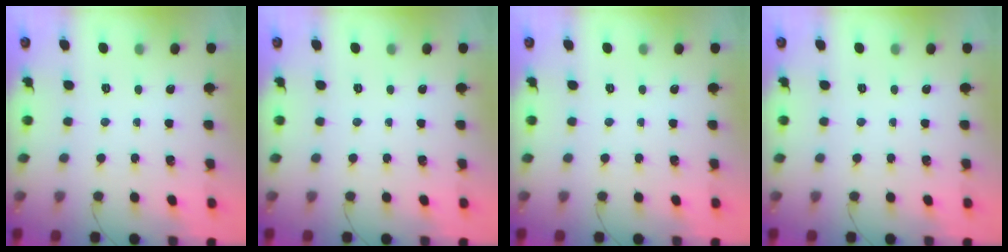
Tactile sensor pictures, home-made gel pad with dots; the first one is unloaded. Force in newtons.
{"total": 0.0}
{"total": 0.0}
{"total": 0.0}